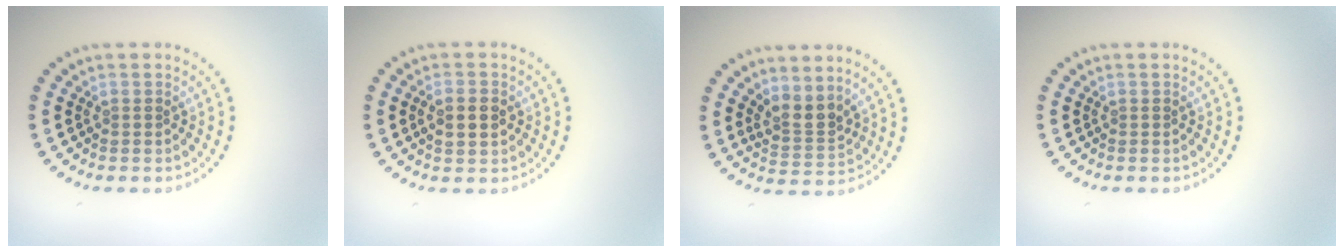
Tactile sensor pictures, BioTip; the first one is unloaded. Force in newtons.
{"total": 2.5, "press": 2.4, "slide": 0.2}
{"total": 2.6, "press": 2.0, "slide": 1.8}
{"total": 0.0}